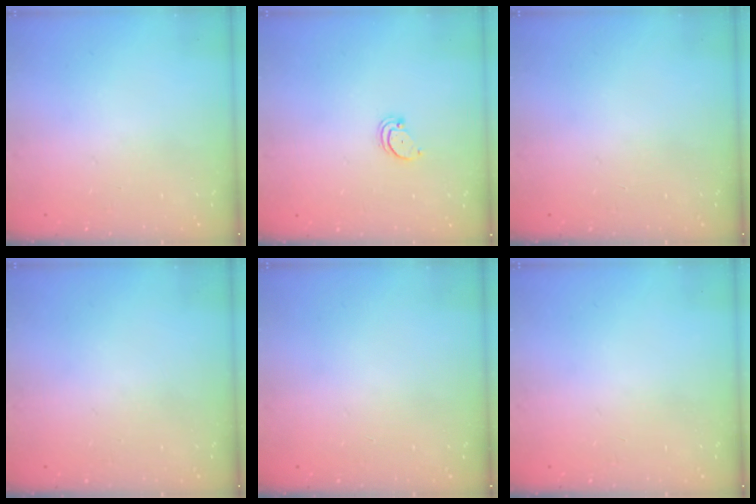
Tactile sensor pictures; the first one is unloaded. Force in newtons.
{"total": 1.4, "press": 1.3, "slide": 0.1}
{"total": 0.0}
{"total": 0.0}
{"total": 0.0}
{"total": 0.0}